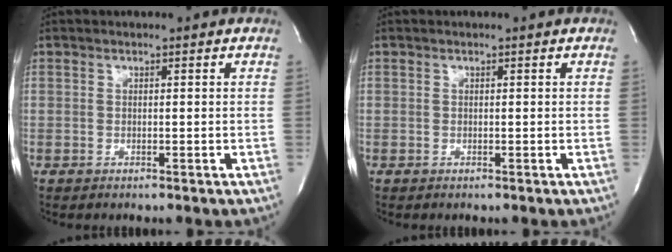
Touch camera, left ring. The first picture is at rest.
{"total": 0.0}